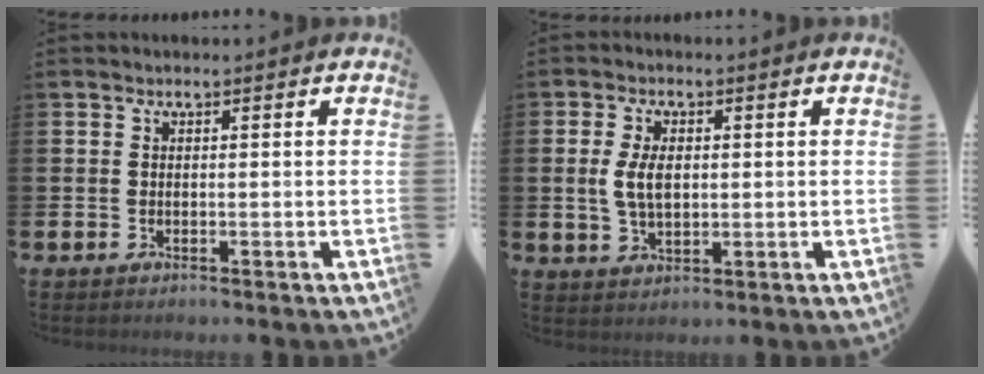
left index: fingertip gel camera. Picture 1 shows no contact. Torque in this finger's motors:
{"motor_torque": [1.34, 0.18, 0.22, 0.18]}